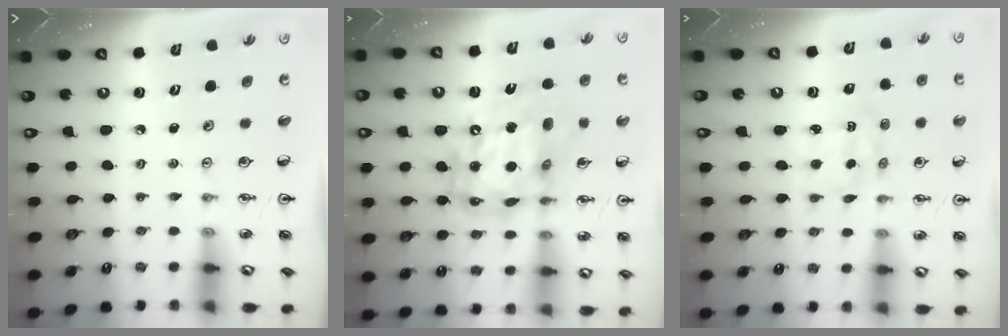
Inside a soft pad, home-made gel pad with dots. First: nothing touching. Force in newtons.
{"total": 18.3, "press": 18.2, "slide": 1.6}
{"total": 2.3, "press": 2.3, "slide": 0.4}